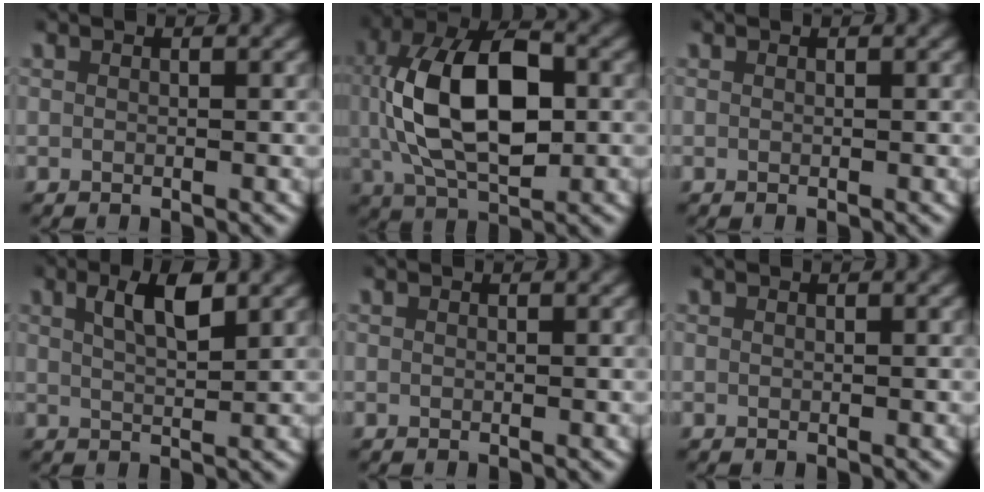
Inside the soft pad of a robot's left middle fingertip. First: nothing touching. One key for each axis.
{"total": 11.7, "fx": 0.7, "fy": 6.8, "fz": 9.5, "tx": -0.186, "ty": -0.011, "tz": 0.020}
{"total": 0.0}
{"total": 3.7, "fx": 1.7, "fy": 1.2, "fz": 3.1, "tx": -0.053, "ty": 0.004, "tz": 0.027}
{"total": 0.0}
{"total": 0.0}